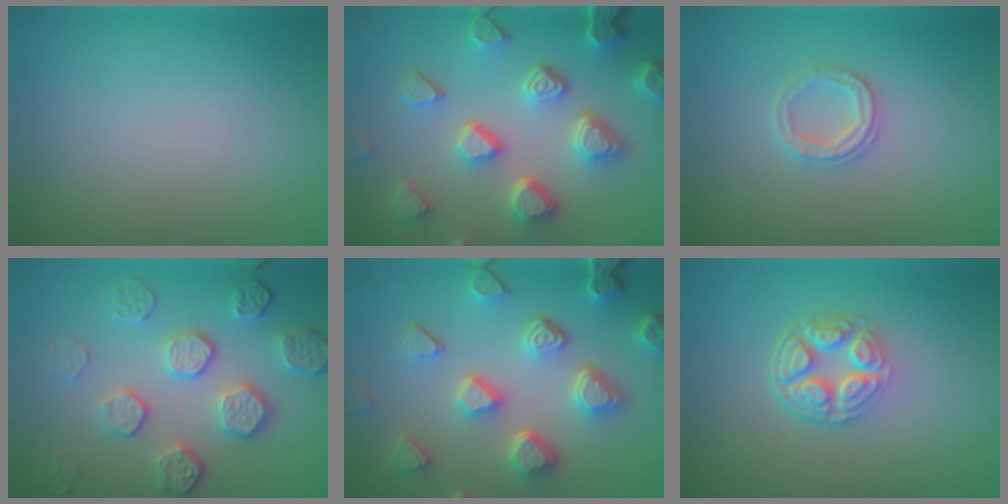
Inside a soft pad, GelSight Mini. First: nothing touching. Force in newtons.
{"total": 6.7, "press": 5.3, "slide": 4.1}
{"total": 2.1, "press": 2.0, "slide": 0.4}
{"total": 5.5, "press": 4.0, "slide": 3.8}
{"total": 6.8, "press": 5.4, "slide": 4.2}
{"total": 5.2, "press": 3.8, "slide": 3.5}